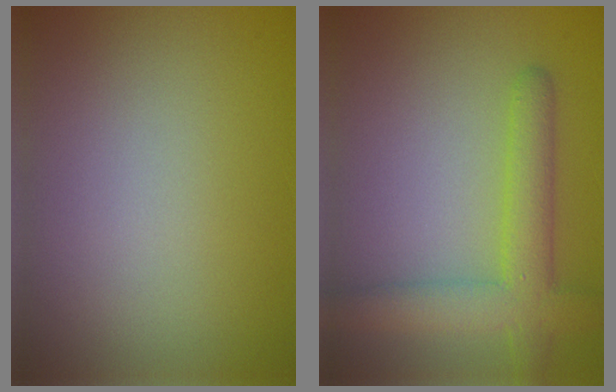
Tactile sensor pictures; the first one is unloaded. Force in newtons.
{"total": 5.0, "press": 5.0, "slide": 0.2}